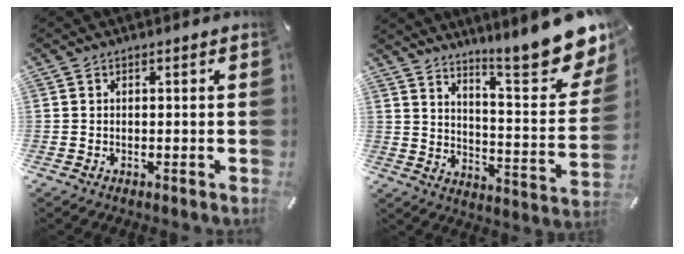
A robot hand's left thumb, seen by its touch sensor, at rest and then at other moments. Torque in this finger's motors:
{"motor_torque": [2.56, 2.45, 1.31, -1.46, 0.36]}